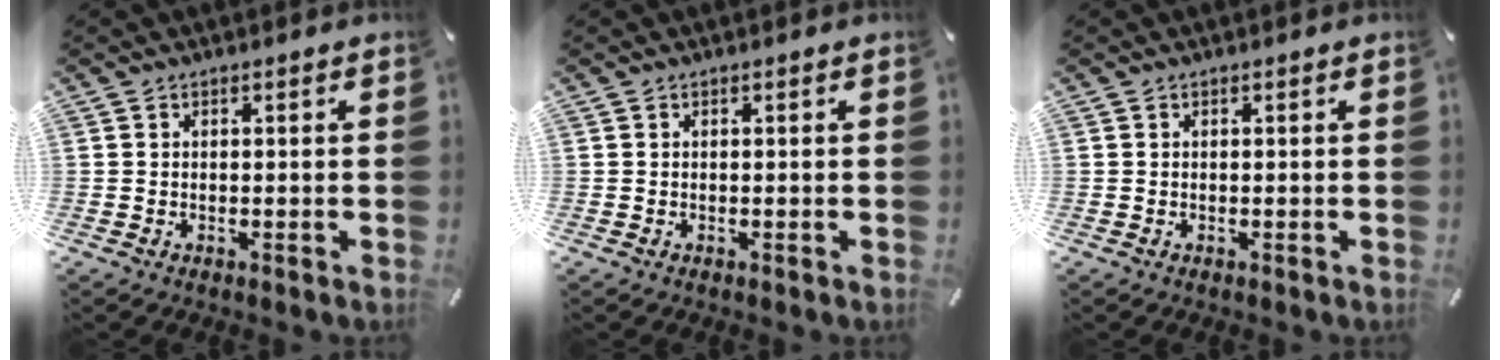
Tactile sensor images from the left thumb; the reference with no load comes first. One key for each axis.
{"total": 0.0}
{"total": 0.0}